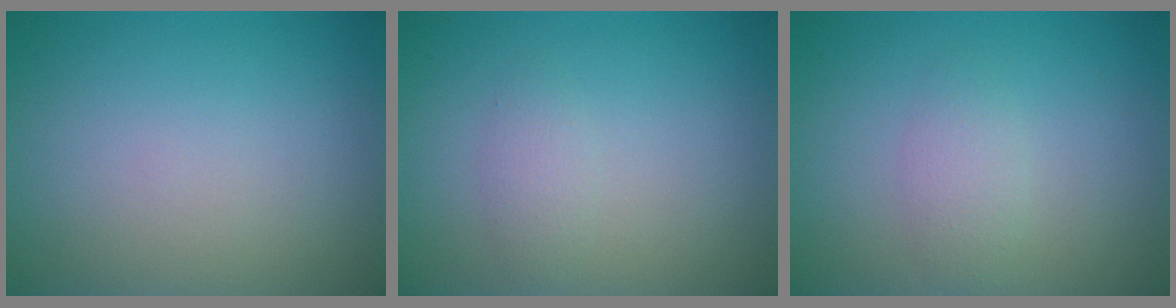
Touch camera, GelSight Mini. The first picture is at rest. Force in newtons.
{"total": 1.3, "press": 1.3, "slide": 0.1}
{"total": 1.7, "press": 1.7, "slide": 0.0}